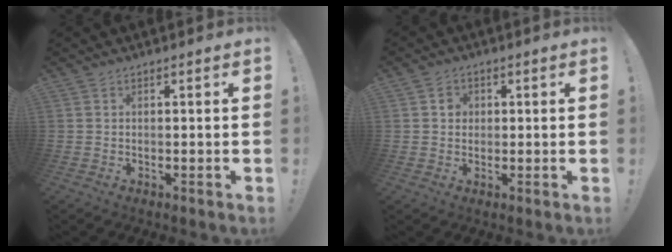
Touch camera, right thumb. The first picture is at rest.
{"total": 2.8, "force": [0.3, 2.7, 0.9], "torque": [-0.007, 0.001, 0.002]}